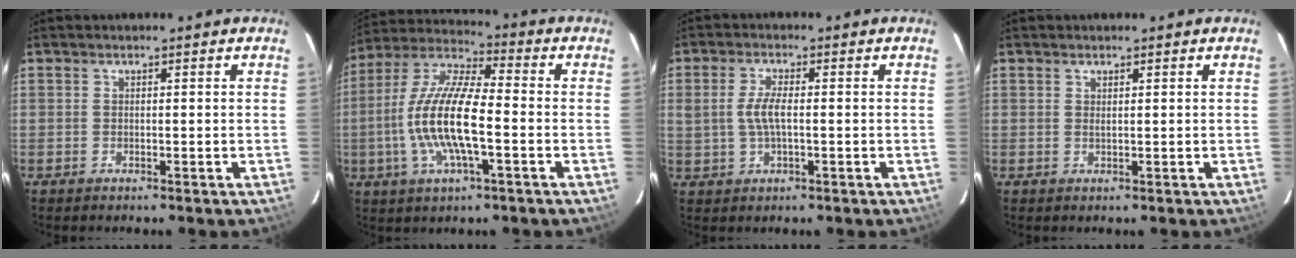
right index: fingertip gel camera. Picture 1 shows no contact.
{"total": 15.3, "force": [-3.1, 4.1, 14.4], "torque": [-0.289, 0.002, -0.066]}
{"total": 4.5, "force": [-0.1, 1.7, 4.1], "torque": [-0.082, 0.001, 0.003]}
{"total": 0.7, "force": [0.6, 0.1, 0.4], "torque": [-0.008, 0.001, 0.010]}